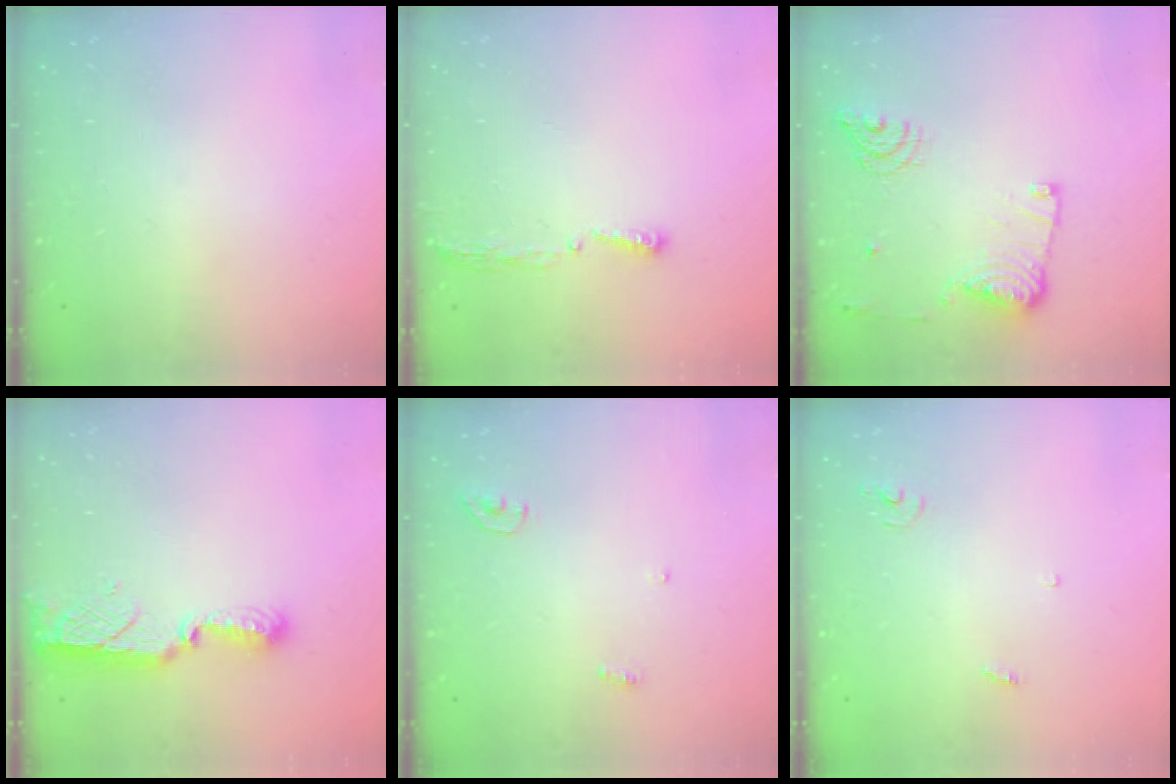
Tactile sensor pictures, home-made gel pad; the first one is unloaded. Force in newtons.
{"total": 3.4, "press": 3.4, "slide": 0.4}
{"total": 13.4, "press": 13.4, "slide": 0.6}
{"total": 8.5, "press": 8.4, "slide": 0.8}
{"total": 3.6, "press": 3.5, "slide": 0.4}
{"total": 2.9, "press": 2.9, "slide": 0.2}